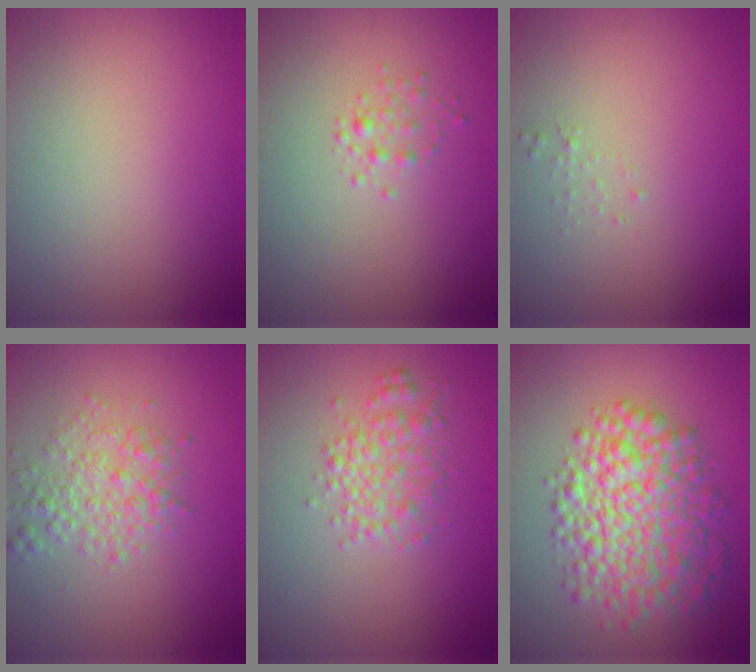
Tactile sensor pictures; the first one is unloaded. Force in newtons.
{"total": 1.2, "press": 1.2, "slide": 0.0}
{"total": 0.5, "press": 0.5, "slide": 0.1}
{"total": 3.1, "press": 3.1, "slide": 0.0}
{"total": 2.8, "press": 2.8, "slide": 0.0}
{"total": 7.9, "press": 7.9, "slide": 0.2}